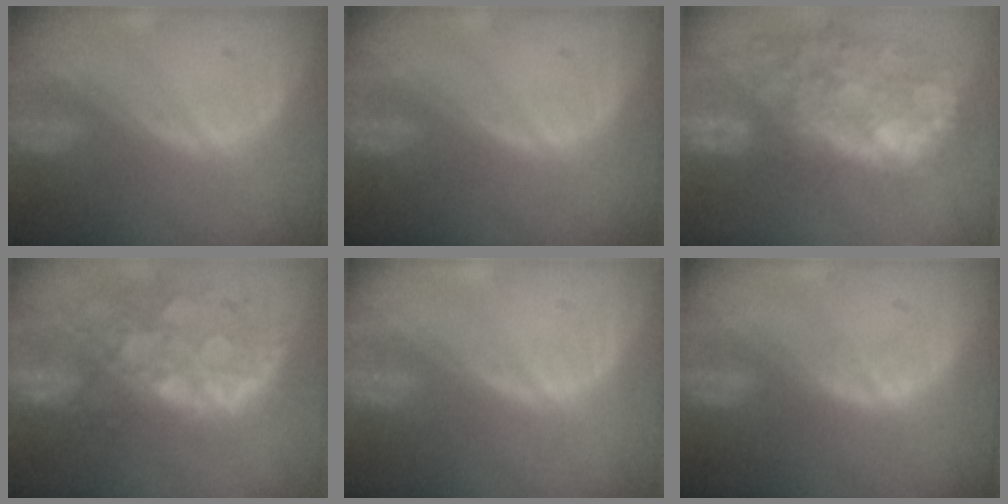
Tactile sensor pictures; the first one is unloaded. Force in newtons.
{"total": 0.0}
{"total": 13.2, "press": 11.6, "slide": 6.2}
{"total": 12.0, "press": 10.0, "slide": 6.7}
{"total": 0.0}
{"total": 1.0, "press": 1.0, "slide": 0.2}